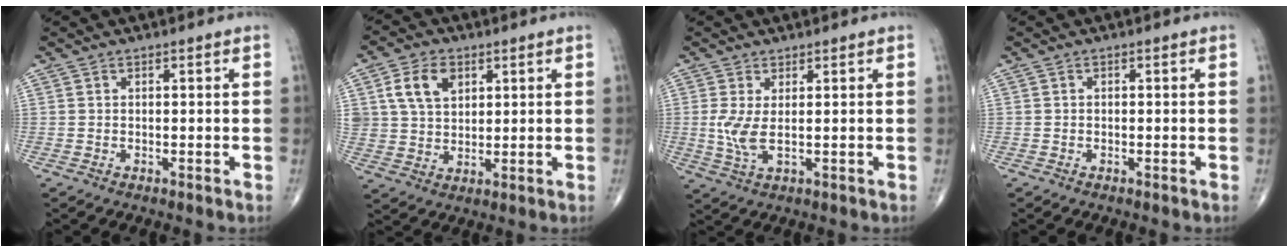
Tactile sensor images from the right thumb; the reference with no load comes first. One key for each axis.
{"total": 8.7, "fx": 3.3, "fy": 6.1, "fz": 5.2, "tx": -0.081, "ty": -0.006, "tz": 0.064}
{"total": 4.6, "fx": 0.4, "fy": 1.5, "fz": 4.3, "tx": -0.106, "ty": -0.012, "tz": 0.011}
{"total": 0.0}